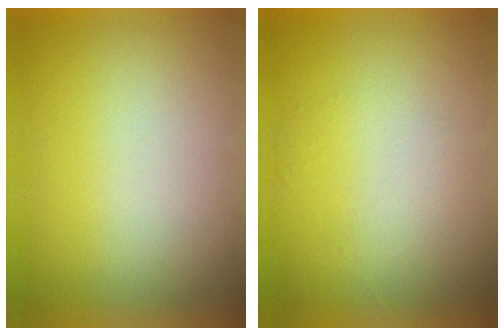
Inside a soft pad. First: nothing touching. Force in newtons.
{"total": 1.2}